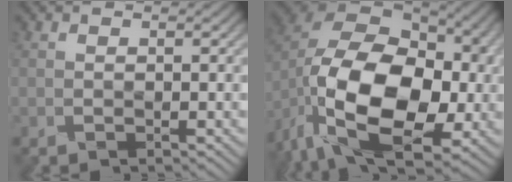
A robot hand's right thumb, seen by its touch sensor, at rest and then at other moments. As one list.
[{"total": 19.3, "force": [-4.6, 12.2, 14.2], "torque": [-0.302, -0.017, -0.071]}]